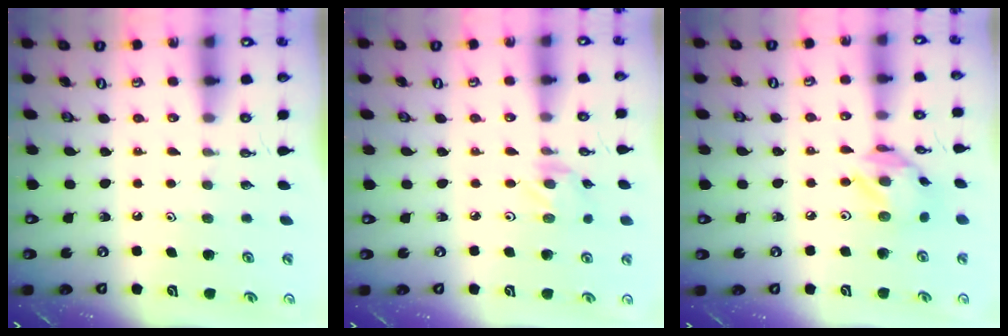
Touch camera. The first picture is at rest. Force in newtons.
{"total": 1.2, "press": 1.2, "slide": 0.3}
{"total": 10.3, "press": 10.3, "slide": 0.8}